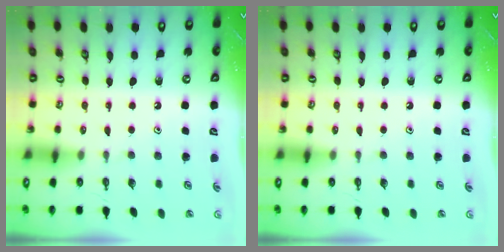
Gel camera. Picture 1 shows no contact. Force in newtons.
{"total": 0.0}